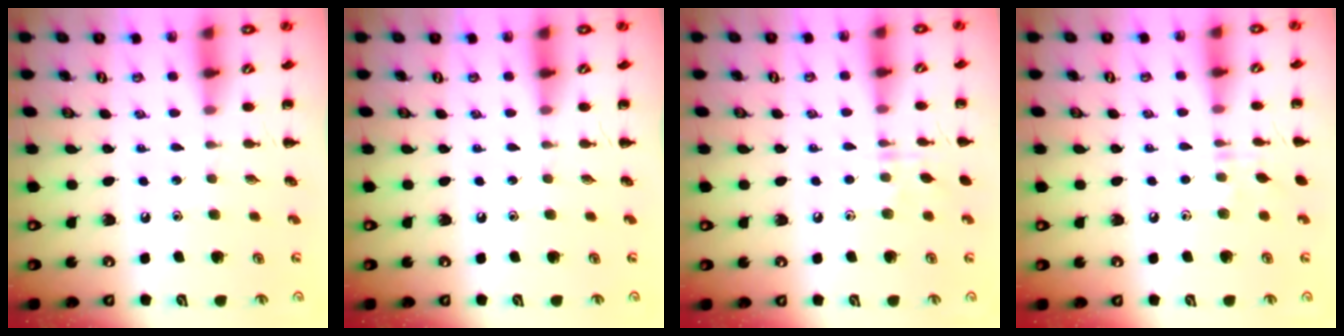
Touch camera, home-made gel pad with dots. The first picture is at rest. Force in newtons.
{"total": 0.0}
{"total": 7.6, "press": 7.3, "slide": 2.2}
{"total": 6.7, "press": 6.3, "slide": 2.3}